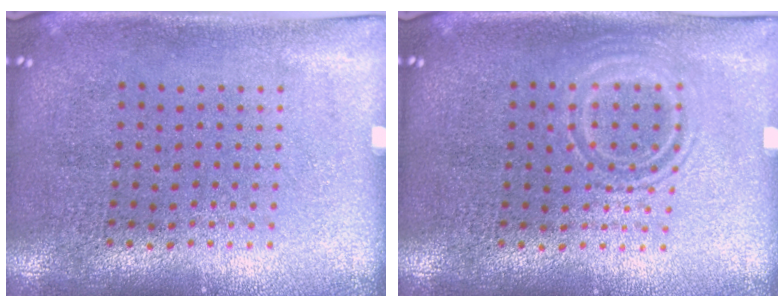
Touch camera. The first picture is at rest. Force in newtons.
{"total": 1.0, "press": 1.0, "slide": 0.2}